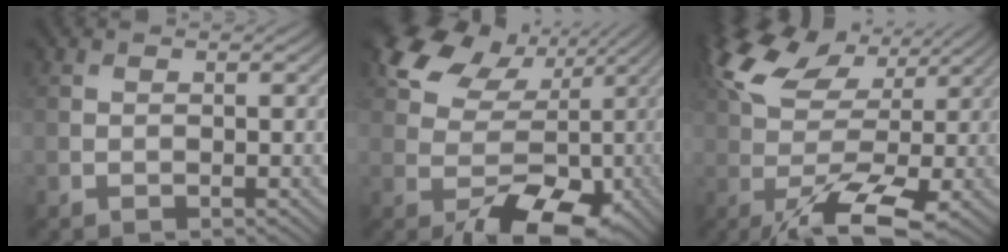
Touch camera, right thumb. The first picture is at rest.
{"total": 13.6, "force": [0.1, 9.7, 9.6], "torque": [-0.151, -0.001, 0.037]}
{"total": 13.8, "force": [1.5, 6.8, 12.0], "torque": [-0.229, 0.001, 0.029]}